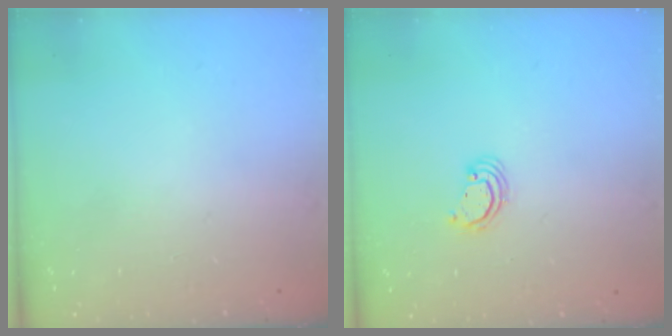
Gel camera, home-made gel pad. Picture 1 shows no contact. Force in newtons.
{"total": 2.2, "press": 2.2, "slide": 0.1}